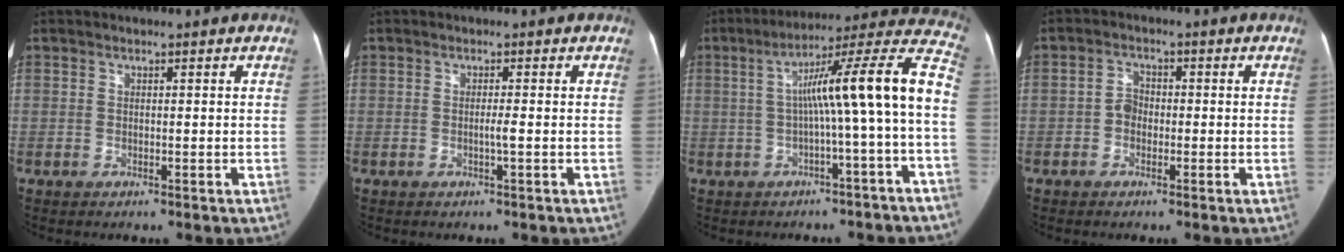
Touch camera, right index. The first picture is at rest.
{"total": 1.2, "force": [-0.4, -0.3, 1.1], "torque": [-0.019, -0.001, -0.008]}
{"total": 14.6, "force": [-1.1, -1.1, 14.6], "torque": [-0.201, 0.043, -0.023]}
{"total": 2.7, "force": [-0.7, 2.1, 1.5], "torque": [-0.026, 0.013, -0.015]}